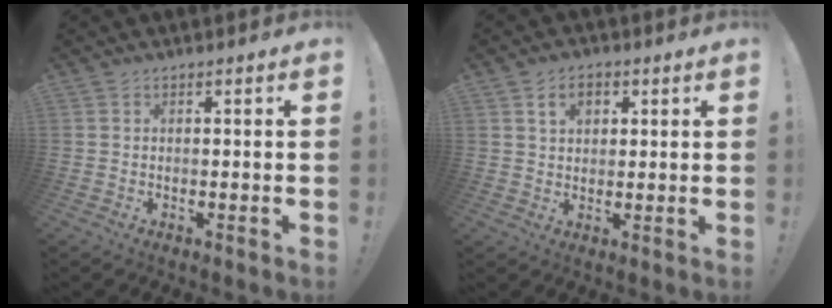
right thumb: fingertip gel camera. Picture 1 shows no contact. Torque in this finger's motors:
{"motor_torque": [-0.19, 0.19, 0.00, 0.01, 0.00]}